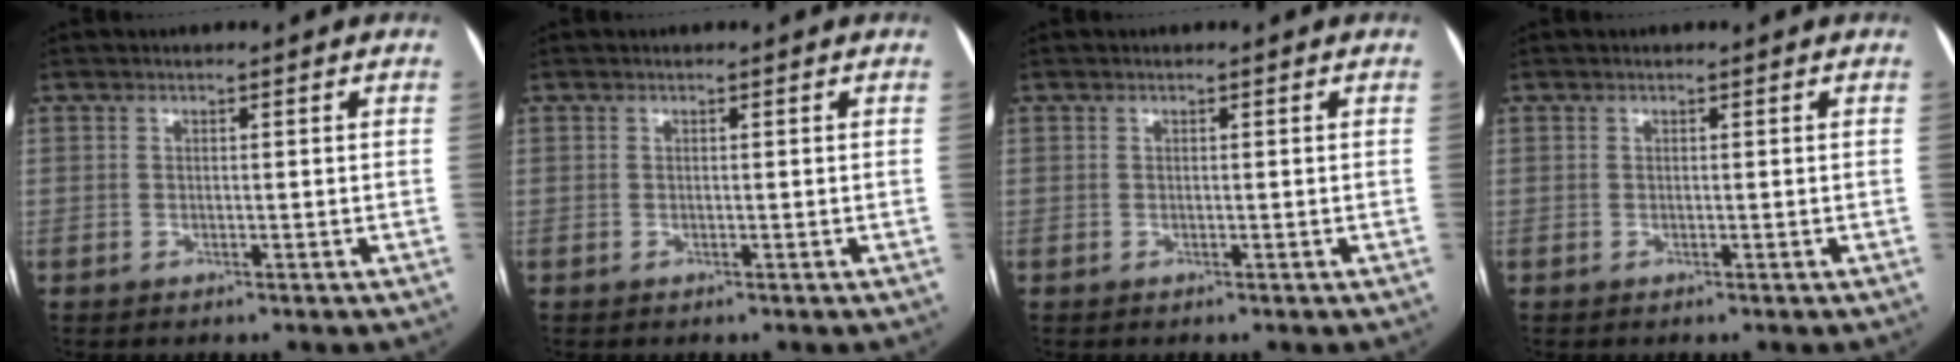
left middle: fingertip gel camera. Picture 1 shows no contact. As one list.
[{"total": 0.0}, {"total": 0.0}, {"total": 0.0}]